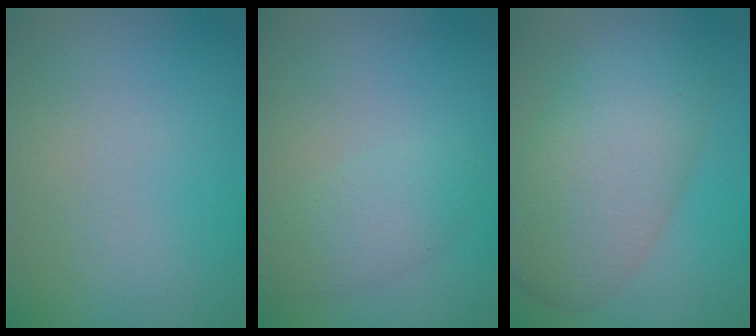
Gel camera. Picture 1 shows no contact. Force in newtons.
{"total": 2.7, "press": 2.7, "slide": 0.0}
{"total": 8.0, "press": 8.0, "slide": 0.4}